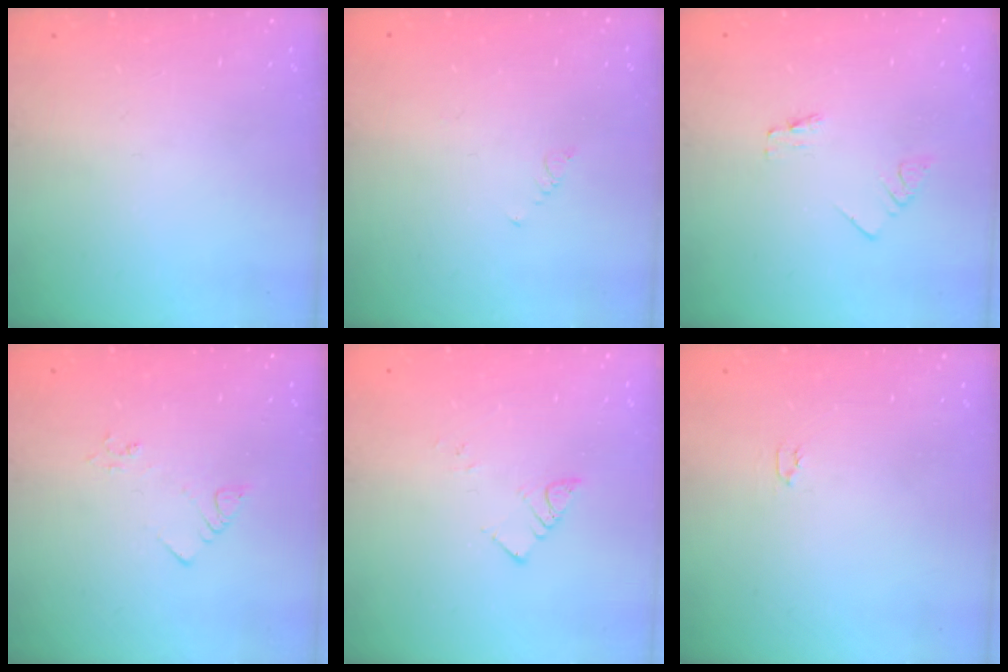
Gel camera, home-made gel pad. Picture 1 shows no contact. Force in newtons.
{"total": 0.7, "press": 0.6, "slide": 0.2}
{"total": 0.0}
{"total": 2.4, "press": 2.4, "slide": 0.4}
{"total": 4.0, "press": 4.0, "slide": 0.1}
{"total": 2.0, "press": 2.0, "slide": 0.3}